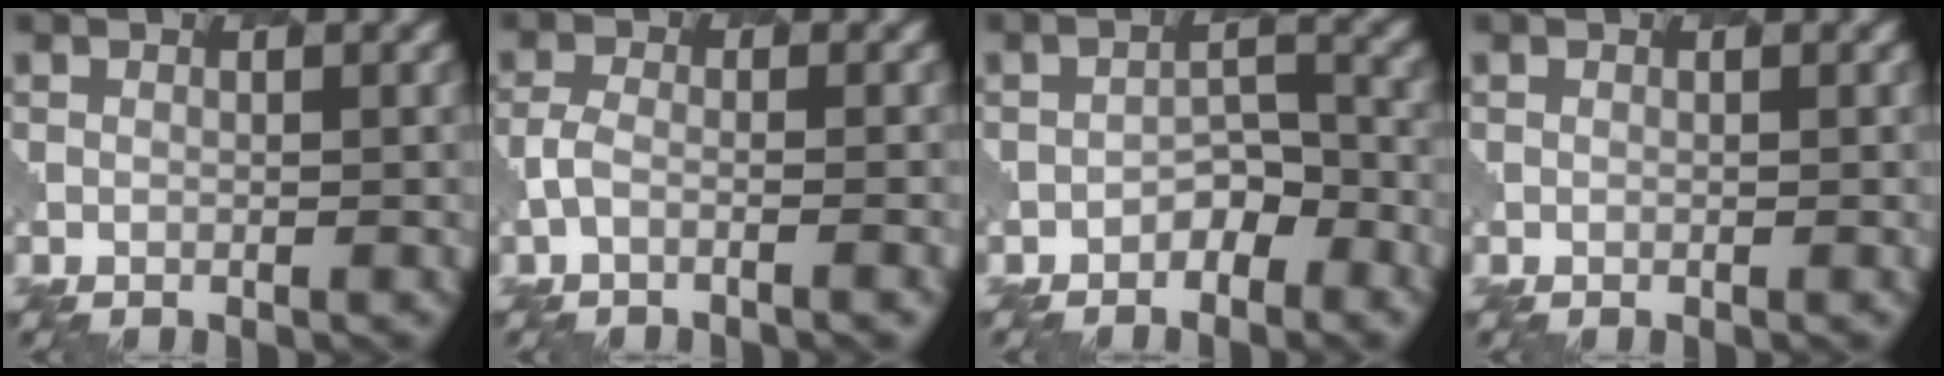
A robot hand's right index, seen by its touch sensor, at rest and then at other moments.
{"total": 1.7, "force": [-1.0, 0.6, 1.3], "torque": [-0.025, 0.000, -0.030]}
{"total": 2.3, "force": [-1.7, 1.2, 1.0], "torque": [-0.015, 0.009, -0.032]}
{"total": 0.0}